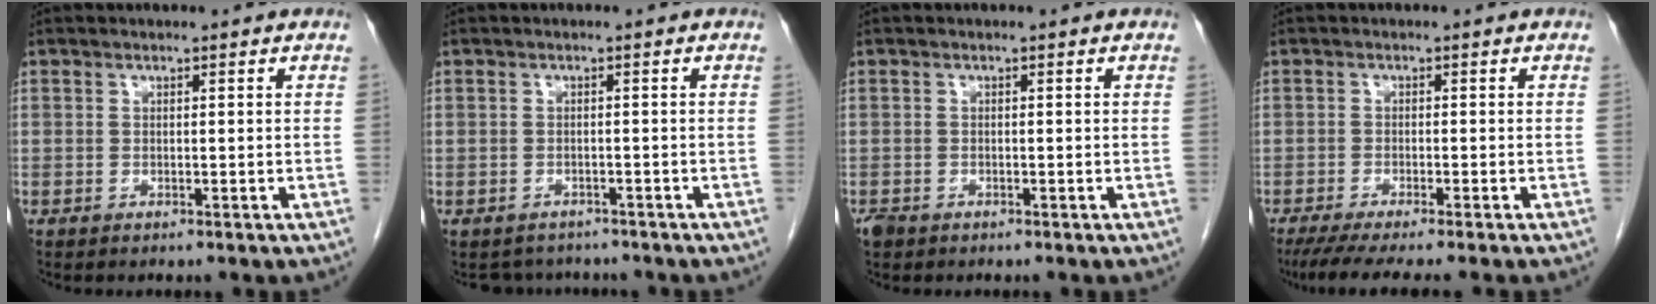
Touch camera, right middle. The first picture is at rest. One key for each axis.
{"total": 3.9, "fx": -3.5, "fy": 1.7, "fz": -0.2, "tx": 0.003, "ty": 0.004, "tz": -0.047}
{"total": 1.2, "fx": -0.9, "fy": 0.7, "fz": 0.4, "tx": -0.014, "ty": 0.000, "tz": -0.016}
{"total": 8.0, "fx": -6.8, "fy": -0.5, "fz": 4.3, "tx": -0.052, "ty": -0.021, "tz": -0.106}